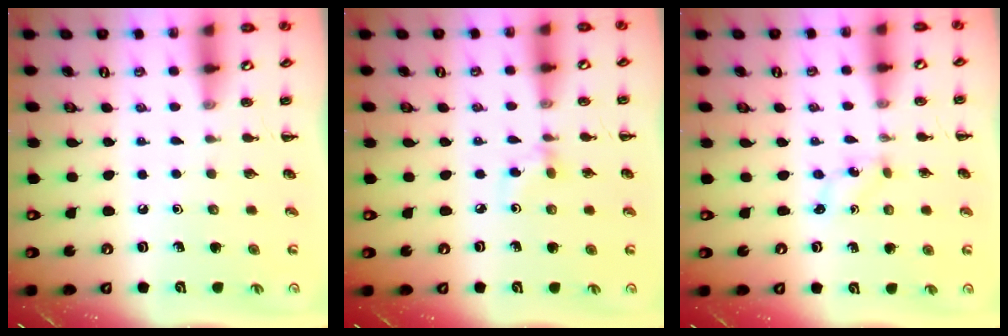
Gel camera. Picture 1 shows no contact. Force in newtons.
{"total": 2.8, "press": 2.6, "slide": 1.0}
{"total": 0.0}